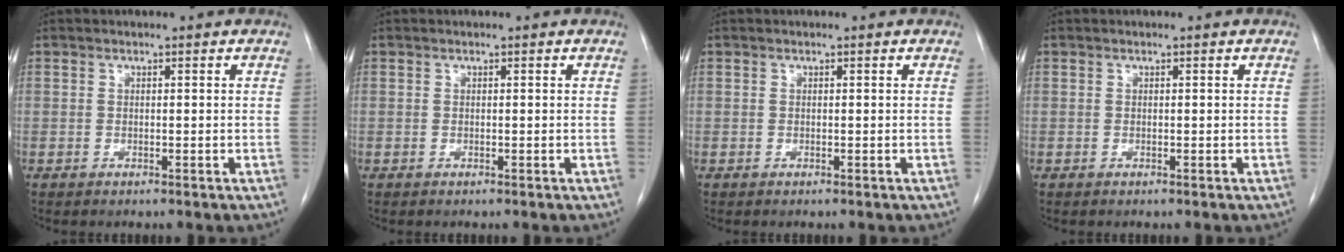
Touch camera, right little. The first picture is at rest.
{"total": 0.0}
{"total": 0.0}
{"total": 0.0}